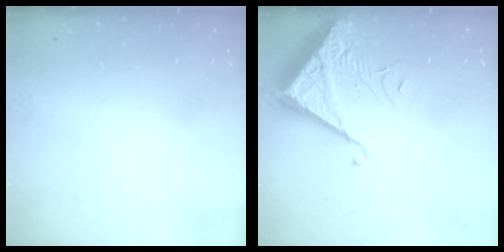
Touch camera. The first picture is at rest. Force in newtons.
{"total": 7.0, "press": 7.0, "slide": 0.6}